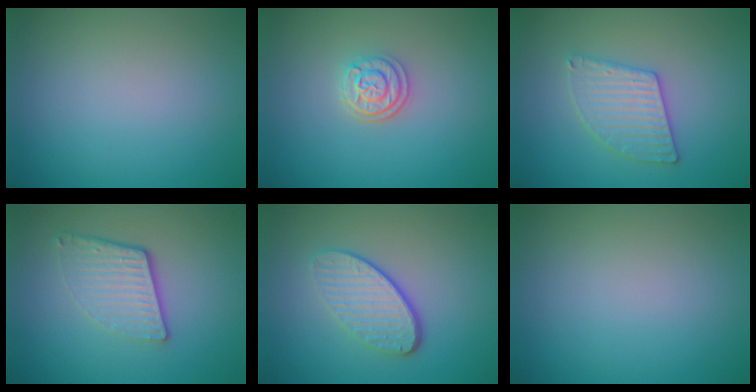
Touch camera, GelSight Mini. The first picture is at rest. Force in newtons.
{"total": 2.6, "press": 2.2, "slide": 1.3}
{"total": 3.0, "press": 3.0, "slide": 0.2}
{"total": 4.4, "press": 2.9, "slide": 3.3}
{"total": 4.1, "press": 3.0, "slide": 2.8}
{"total": 0.0}